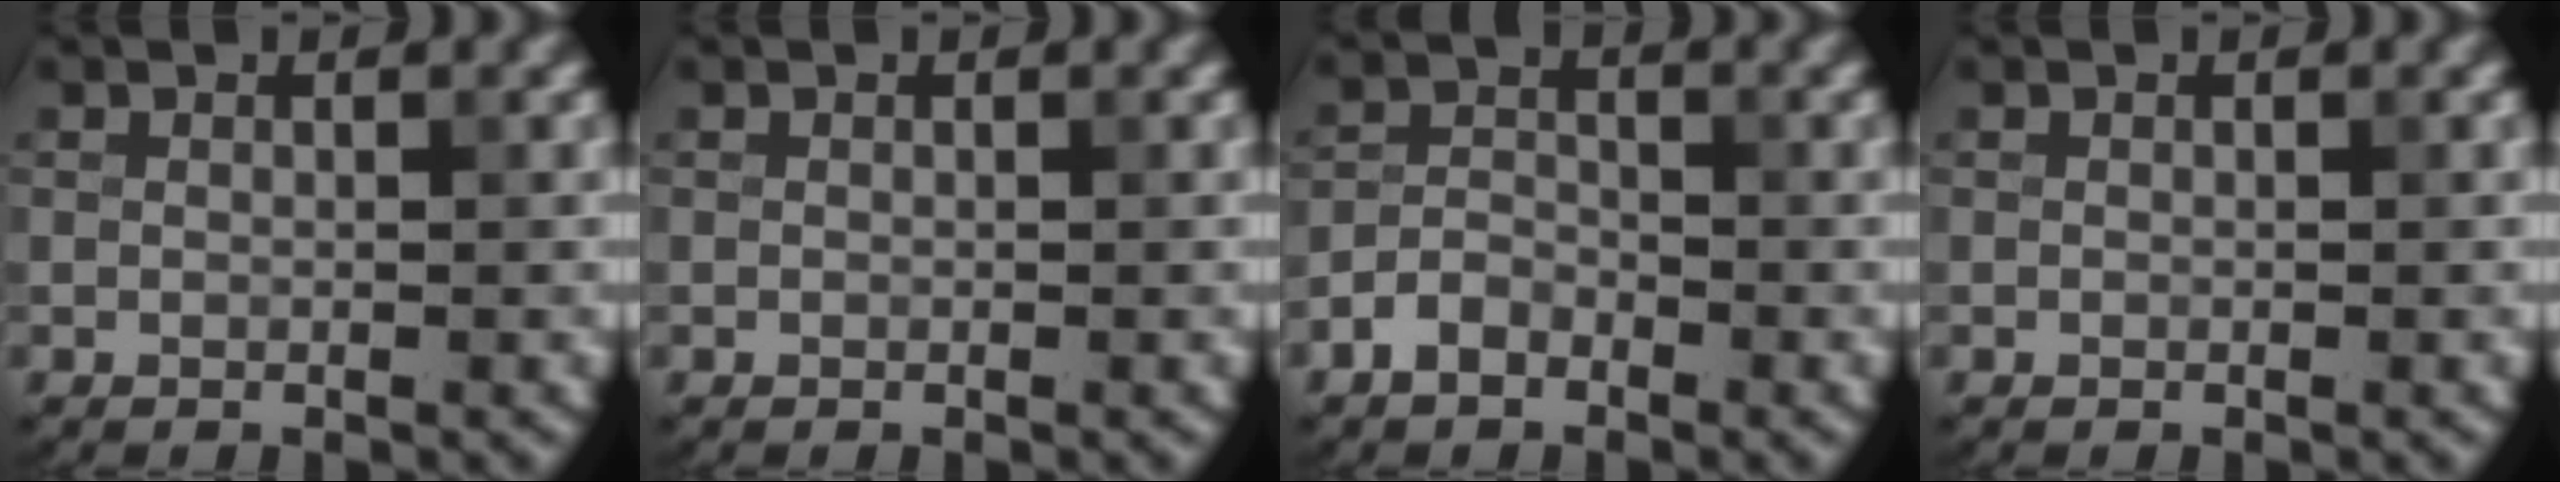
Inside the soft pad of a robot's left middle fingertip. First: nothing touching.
{"total": 0.0}
{"total": 2.4, "force": [-1.7, 1.4, 1.1], "torque": [-0.018, 0.006, -0.038]}
{"total": 0.0}